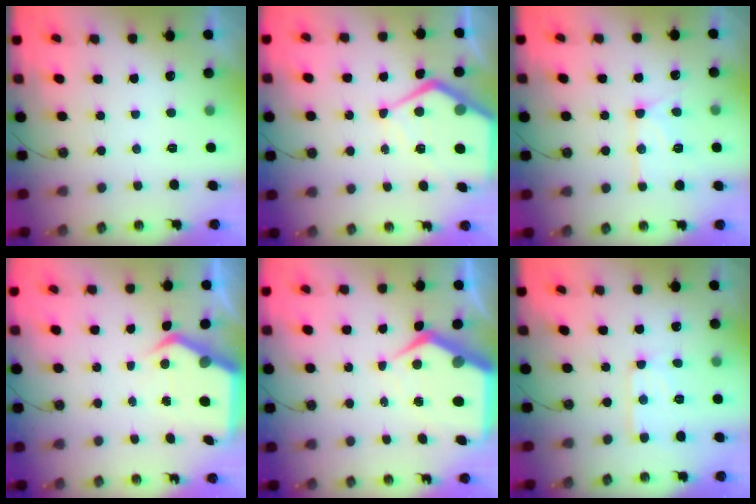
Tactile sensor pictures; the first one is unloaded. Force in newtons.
{"total": 11.0, "press": 11.0, "slide": 0.5}
{"total": 14.3, "press": 14.2, "slide": 1.1}
{"total": 6.3, "press": 6.3, "slide": 0.6}
{"total": 10.0, "press": 9.9, "slide": 0.9}
{"total": 9.1, "press": 9.0, "slide": 1.0}